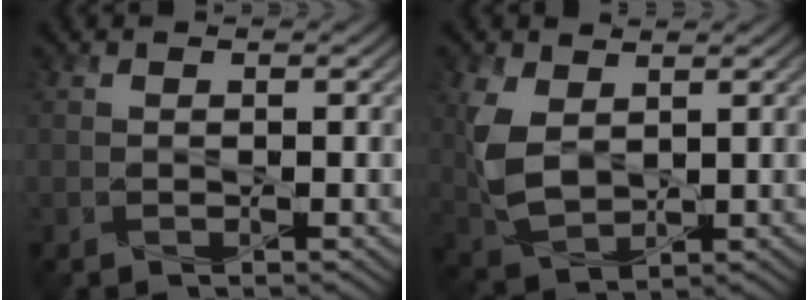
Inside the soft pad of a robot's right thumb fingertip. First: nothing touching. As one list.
[{"total": 6.3, "force": [1.9, 3.8, 4.6], "torque": [-0.118, -0.004, 0.040]}]